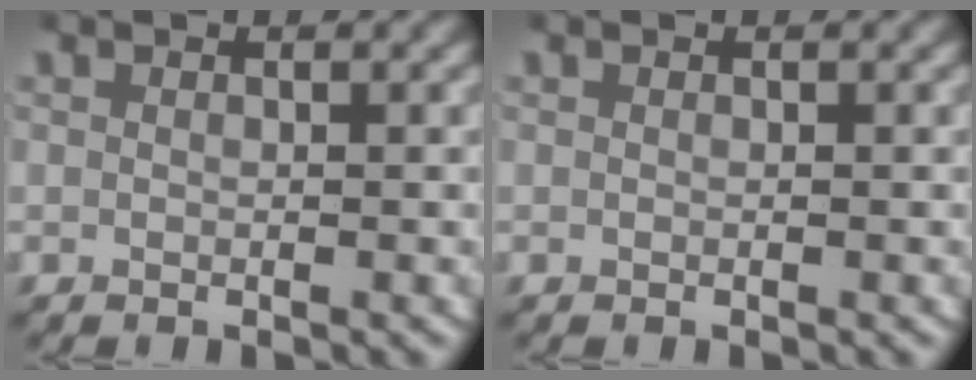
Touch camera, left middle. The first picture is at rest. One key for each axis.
{"total": 0.0}